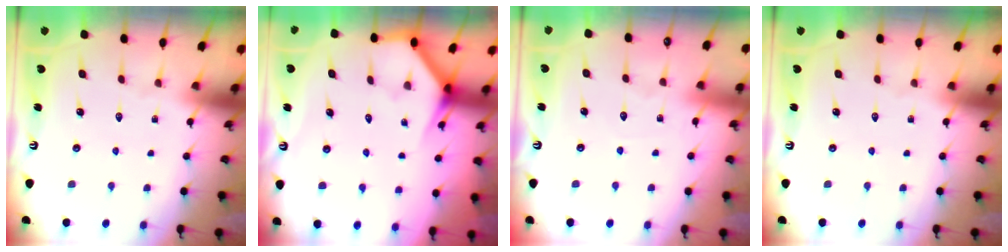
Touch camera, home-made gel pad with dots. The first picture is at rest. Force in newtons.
{"total": 3.6, "press": 3.6, "slide": 0.3}
{"total": 3.2, "press": 3.2, "slide": 0.4}
{"total": 0.0}